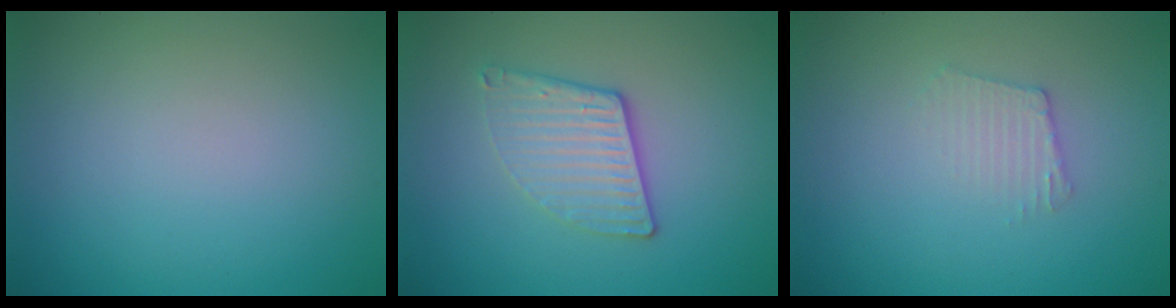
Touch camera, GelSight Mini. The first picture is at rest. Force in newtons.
{"total": 3.1, "press": 2.7, "slide": 1.4}
{"total": 1.7, "press": 1.7, "slide": 0.2}